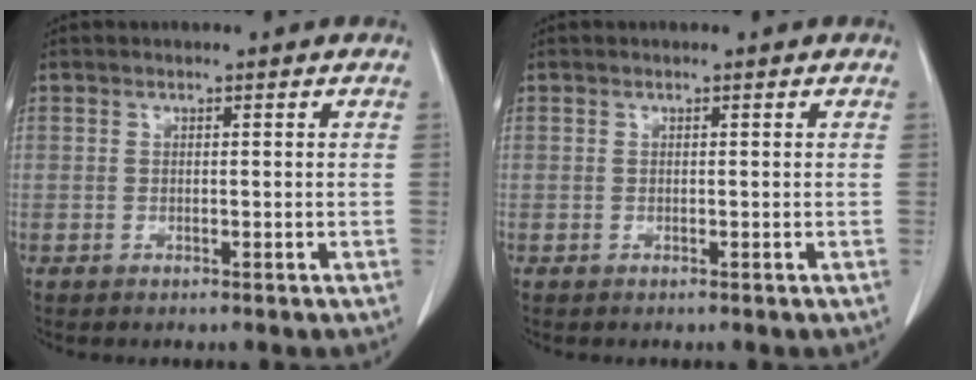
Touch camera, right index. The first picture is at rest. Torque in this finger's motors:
{"motor_torque": [0.00, 0.00, 0.00, 0.00]}